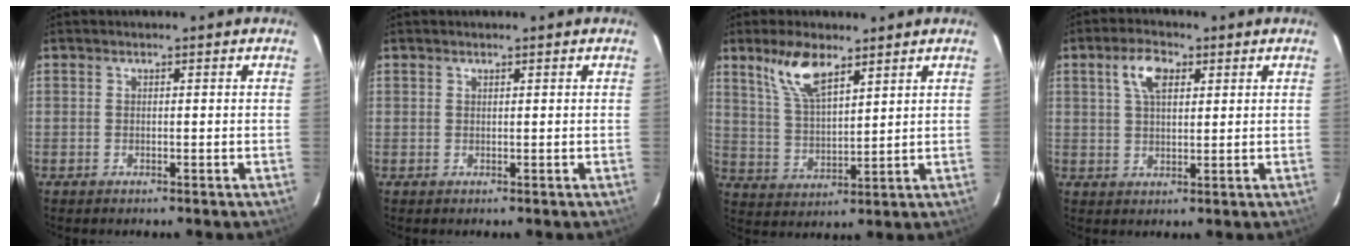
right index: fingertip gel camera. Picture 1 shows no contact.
{"total": 0.5, "force": [0.3, 0.4, -0.2], "torque": [0.004, 0.001, 0.005]}
{"total": 9.1, "force": [6.1, 3.3, 5.9], "torque": [-0.117, 0.008, 0.128]}
{"total": 5.8, "force": [2.5, 2.9, 4.3], "torque": [-0.080, 0.013, 0.045]}